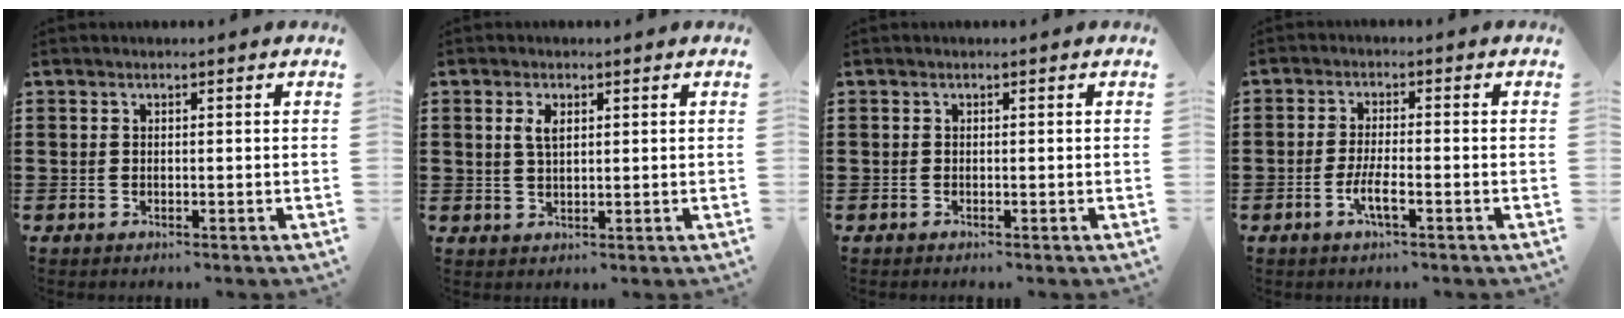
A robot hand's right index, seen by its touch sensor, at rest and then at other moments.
{"total": 2.9, "force": [1.0, 1.3, 2.3], "torque": [-0.050, 0.007, 0.016]}
{"total": 0.0}
{"total": 3.9, "force": [-1.8, 0.7, 3.4], "torque": [-0.070, -0.003, -0.034]}